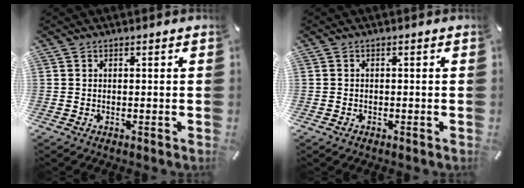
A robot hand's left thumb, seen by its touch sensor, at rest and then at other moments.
{"total": 0.6, "force": [-0.4, 0.4, 0.1], "torque": [0.000, 0.004, -0.011]}